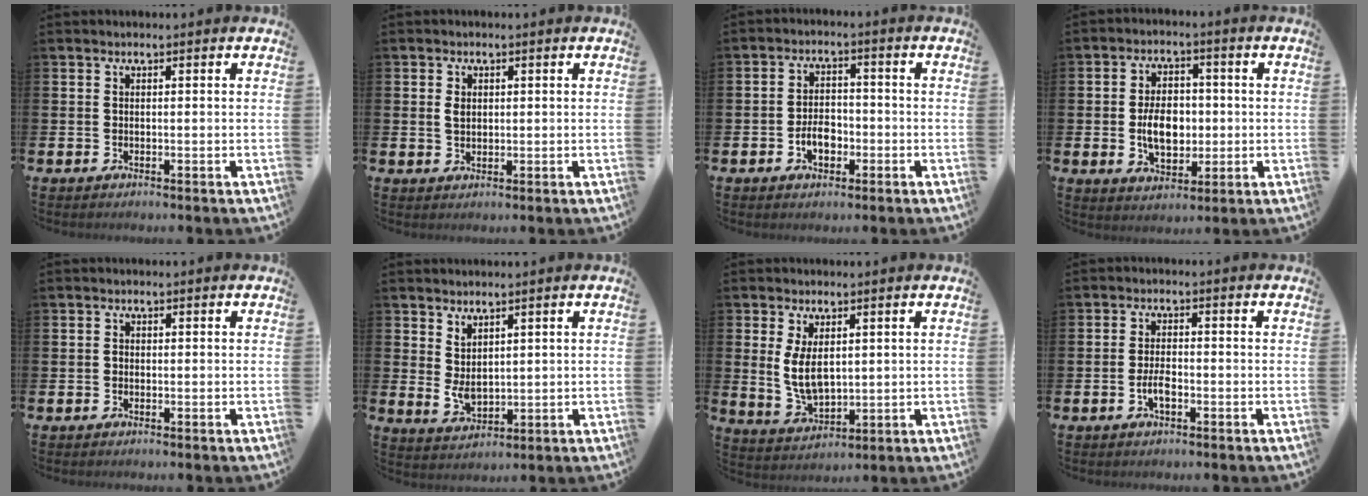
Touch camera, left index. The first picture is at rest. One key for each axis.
{"total": 2.0, "fx": 0.8, "fy": 1.3, "fz": 1.2, "tx": -0.005, "ty": -0.002, "tz": 0.009}
{"total": 4.0, "fx": -1.5, "fy": 2.7, "fz": 2.5, "tx": -0.034, "ty": 0.000, "tz": -0.033}
{"total": 6.2, "fx": -0.6, "fy": 4.2, "fz": 4.6, "tx": -0.073, "ty": 0.008, "tz": -0.015}
{"total": 0.6, "fx": -0.3, "fy": 0.5, "fz": 0.2, "tx": -0.010, "ty": 0.004, "tz": -0.005}
{"total": 3.2, "fx": 1.8, "fy": 1.8, "fz": 2.0, "tx": -0.034, "ty": -0.011, "tz": 0.032}
{"total": 5.3, "fx": 1.6, "fy": 2.8, "fz": 4.2, "tx": -0.073, "ty": -0.001, "tz": 0.028}
{"total": 2.8, "fx": -0.9, "fy": 1.1, "fz": 2.4, "tx": -0.039, "ty": 0.001, "tz": -0.018}